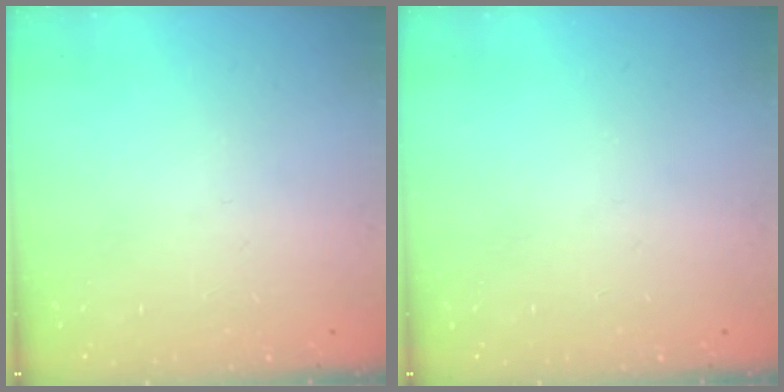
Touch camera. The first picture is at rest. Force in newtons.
{"total": 0.0}